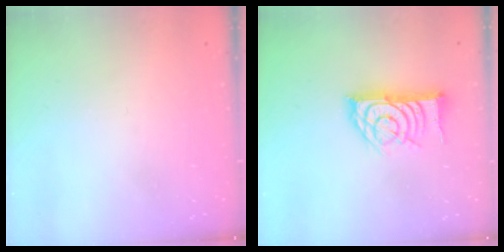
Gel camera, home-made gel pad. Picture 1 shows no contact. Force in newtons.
{"total": 16.3, "press": 16.3, "slide": 0.4}